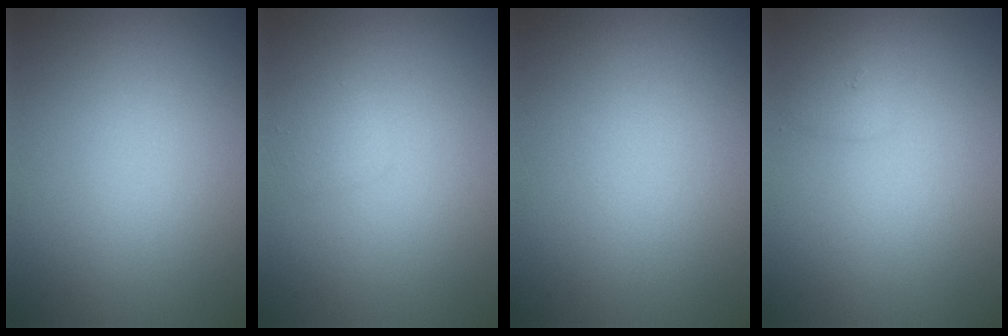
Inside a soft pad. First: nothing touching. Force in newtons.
{"total": 0.8, "press": 0.8, "slide": 0.1}
{"total": 0.0}
{"total": 0.5, "press": 0.5, "slide": 0.0}